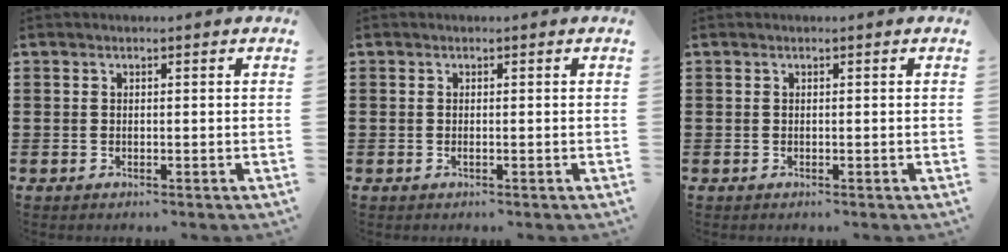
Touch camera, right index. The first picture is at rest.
{"total": 0.0}
{"total": 0.0}